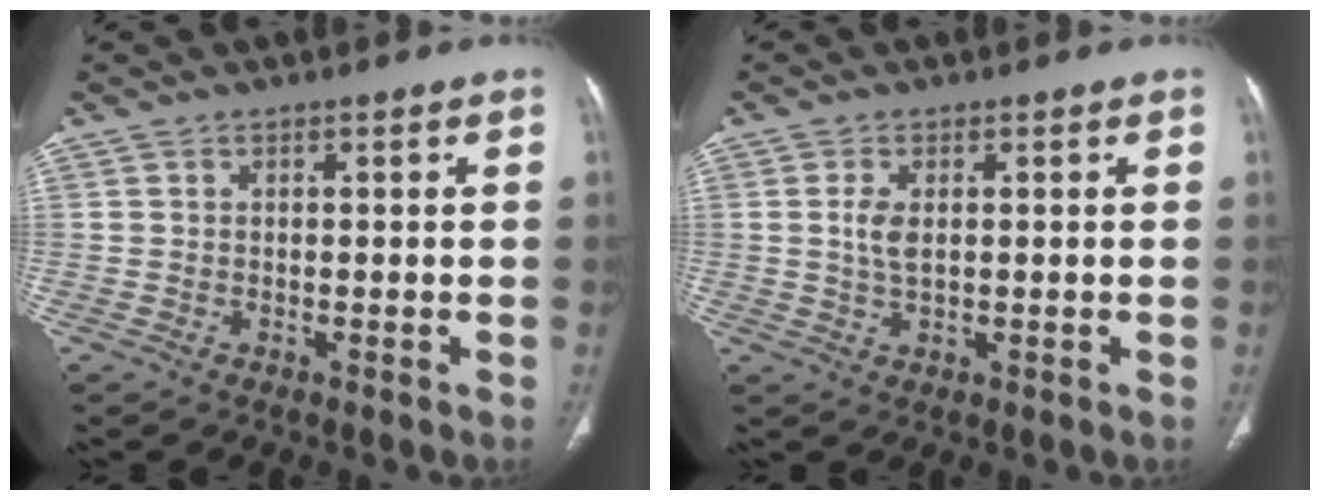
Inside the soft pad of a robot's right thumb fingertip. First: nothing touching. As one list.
[{"total": 3.5, "force": [0.6, 1.8, 2.9], "torque": [-0.065, -0.003, 0.014]}]